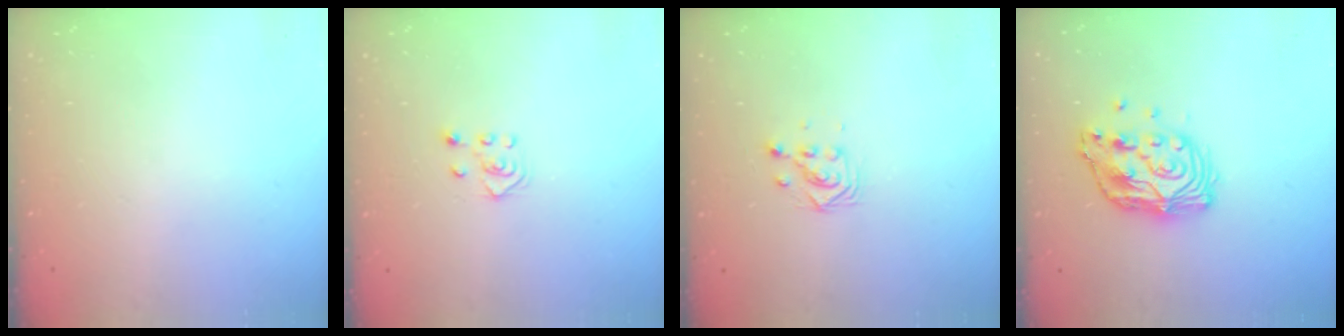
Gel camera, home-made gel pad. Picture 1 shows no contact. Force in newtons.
{"total": 3.6, "press": 3.6, "slide": 0.6}
{"total": 3.2, "press": 3.2, "slide": 0.2}
{"total": 11.8, "press": 11.7, "slide": 1.0}